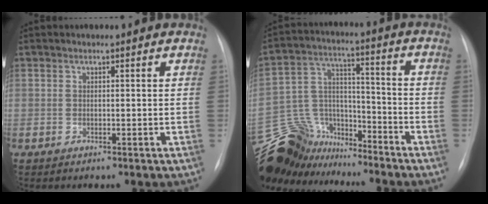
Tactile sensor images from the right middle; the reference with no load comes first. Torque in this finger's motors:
{"motor_torque": [0.88, -1.26, 0.35, 0.01]}